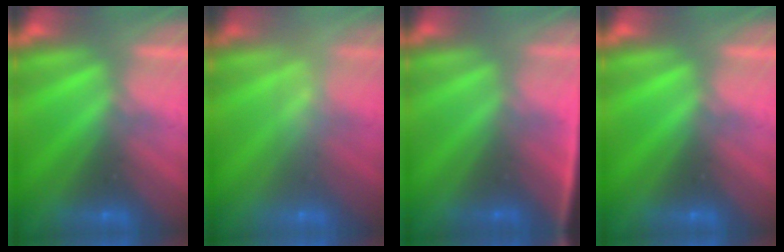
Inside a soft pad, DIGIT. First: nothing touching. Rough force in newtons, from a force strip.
{"total": 2.4}
{"total": 2.5}
{"total": 0.0}